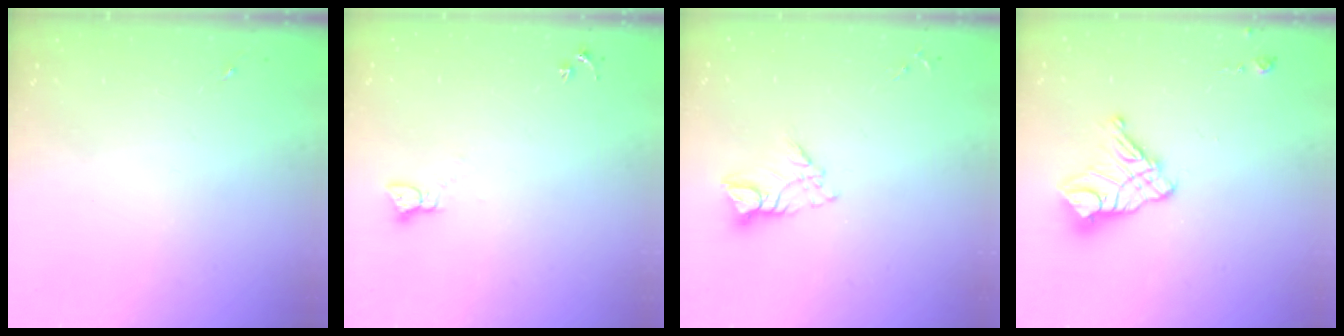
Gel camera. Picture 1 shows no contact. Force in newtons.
{"total": 2.3, "press": 2.3, "slide": 0.3}
{"total": 8.4, "press": 8.4, "slide": 0.9}
{"total": 13.5, "press": 13.4, "slide": 1.3}